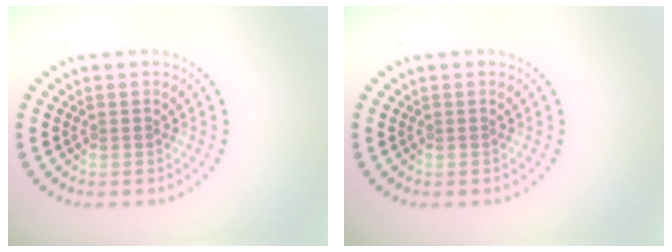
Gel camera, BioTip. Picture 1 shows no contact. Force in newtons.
{"total": 0.0}